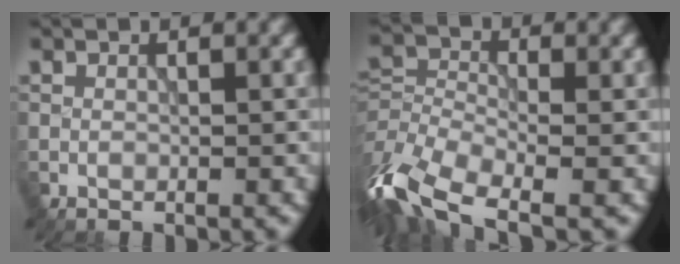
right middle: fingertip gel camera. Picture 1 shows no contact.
{"total": 10.4, "force": [-5.8, 4.7, 7.3], "torque": [-0.170, -0.015, -0.119]}